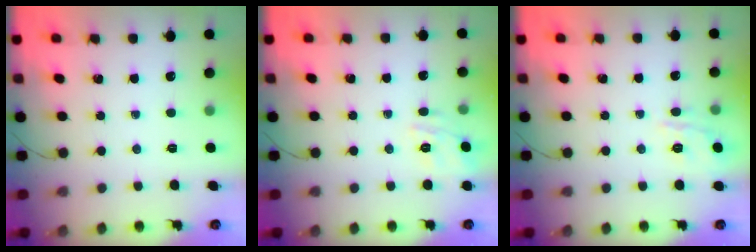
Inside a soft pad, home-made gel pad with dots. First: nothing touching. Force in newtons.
{"total": 5.3, "press": 5.2, "slide": 1.1}
{"total": 8.4, "press": 8.4, "slide": 0.7}